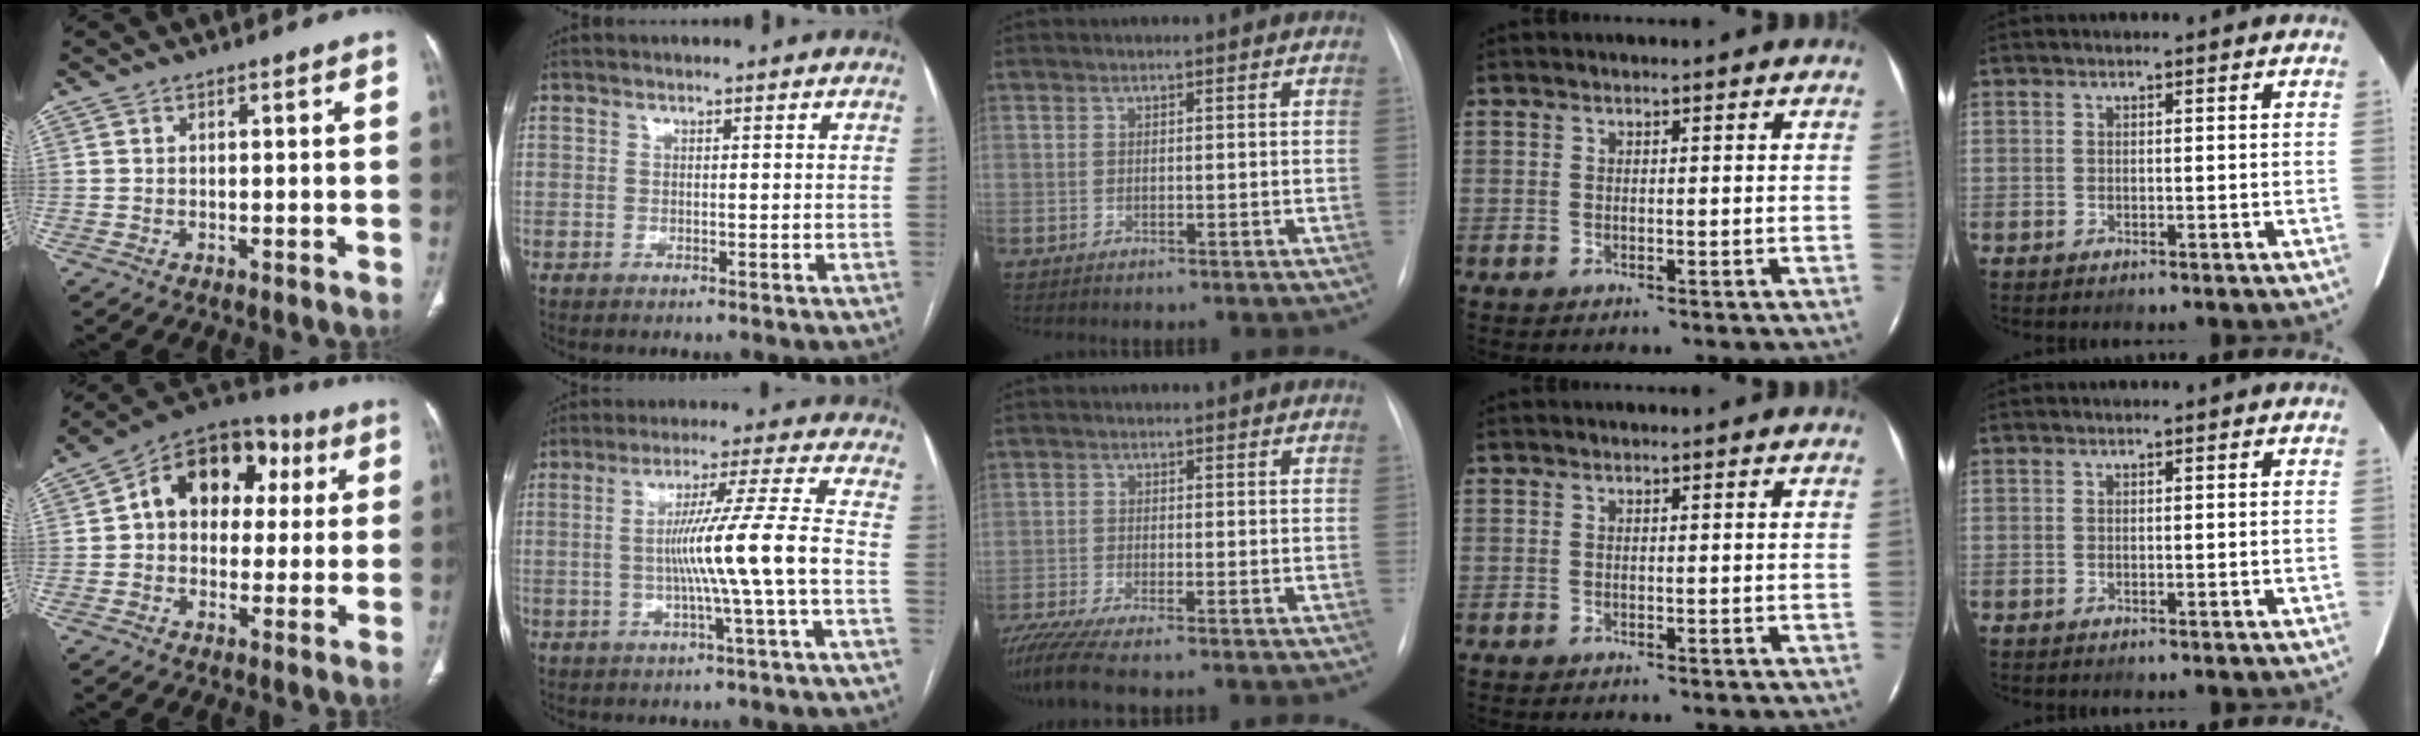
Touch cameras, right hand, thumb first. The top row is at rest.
{"thumb": {"total": 15.7, "force": [3.3, 11.4, 10.2], "torque": [-0.108, 0.030, 0.039]}, "index": {"total": 10.5, "force": [-1.7, -2.0, 10.1], "torque": [-0.174, 0.008, -0.025]}, "middle": {"total": 5.2, "force": [-4.3, -0.4, 2.9], "torque": [-0.053, -0.016, -0.078]}}